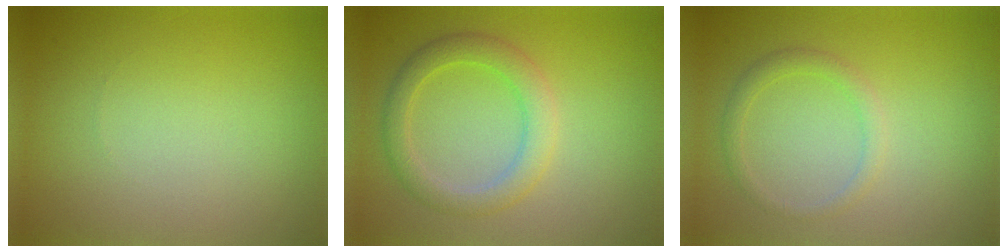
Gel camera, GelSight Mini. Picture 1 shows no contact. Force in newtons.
{"total": 3.1, "press": 3.1, "slide": 0.1}
{"total": 1.5, "press": 1.5, "slide": 0.1}